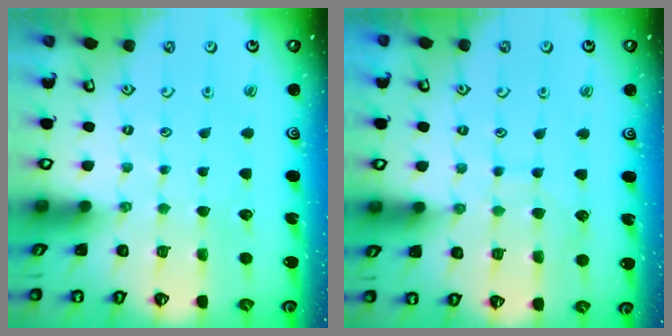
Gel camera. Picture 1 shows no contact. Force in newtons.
{"total": 6.1, "press": 6.1, "slide": 0.6}